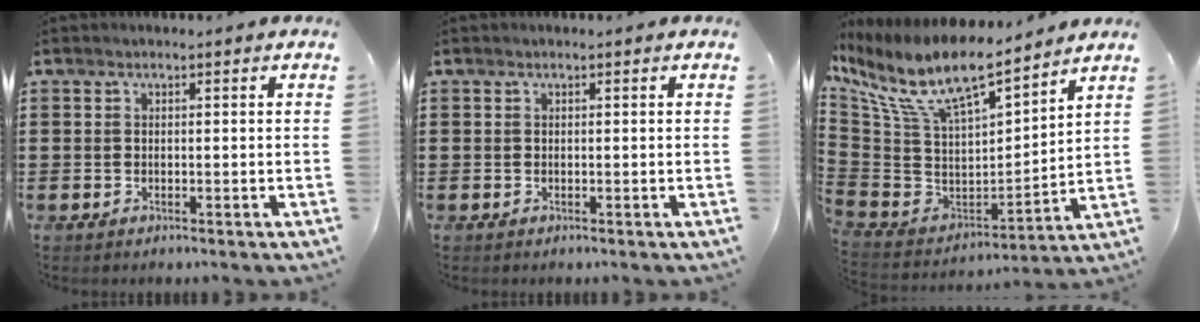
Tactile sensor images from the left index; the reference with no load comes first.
{"total": 0.0}
{"total": 13.0, "force": [9.3, 3.4, 8.3], "torque": [-0.193, -0.059, 0.163]}